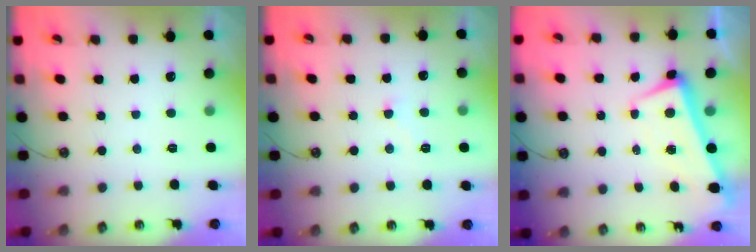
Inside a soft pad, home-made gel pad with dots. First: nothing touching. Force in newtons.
{"total": 2.9, "press": 2.9, "slide": 0.5}
{"total": 2.0, "press": 1.8, "slide": 0.8}